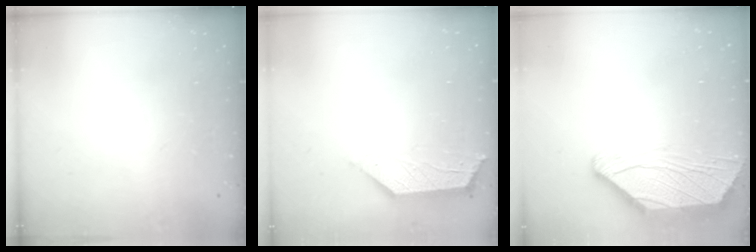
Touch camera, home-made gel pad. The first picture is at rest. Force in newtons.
{"total": 3.0, "press": 2.9, "slide": 0.5}
{"total": 2.8, "press": 2.8, "slide": 0.5}